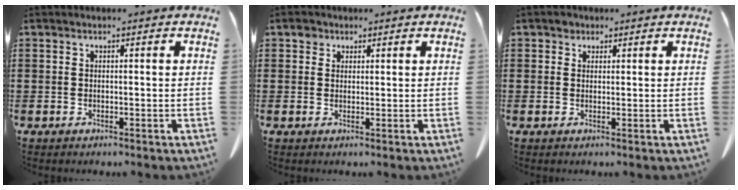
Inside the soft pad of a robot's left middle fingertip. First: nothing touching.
{"total": 1.7, "force": [1.2, 1.2, 0.3], "torque": [-0.002, 0.000, 0.021]}
{"total": 1.2, "force": [0.8, 0.9, 0.2], "torque": [-0.006, 0.004, 0.015]}